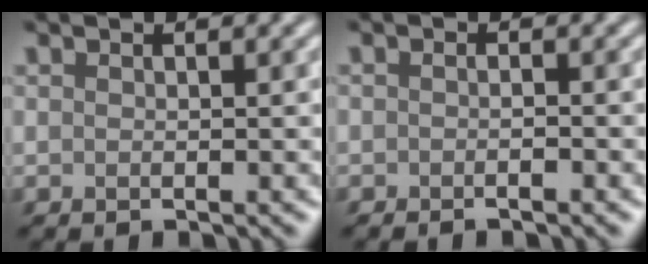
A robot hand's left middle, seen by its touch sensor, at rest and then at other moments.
{"total": 0.9, "force": [-0.7, 0.2, 0.6], "torque": [-0.008, -0.003, -0.010]}